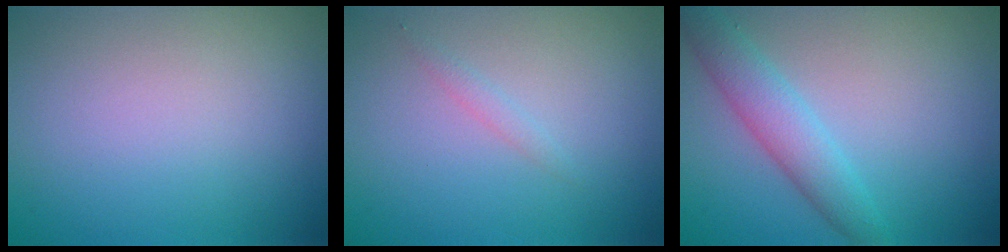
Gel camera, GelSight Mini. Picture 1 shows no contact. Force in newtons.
{"total": 0.7, "press": 0.7, "slide": 0.0}
{"total": 3.5, "press": 3.5, "slide": 0.1}